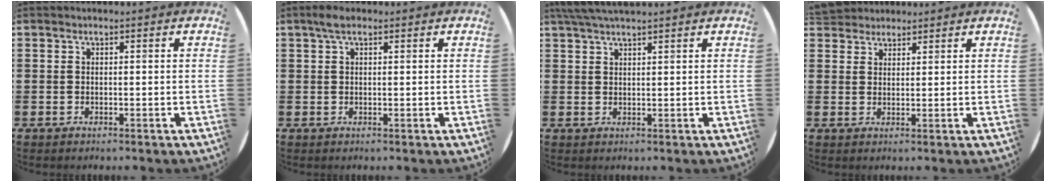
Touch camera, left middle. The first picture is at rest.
{"total": 1.9, "force": [1.1, 0.8, 1.4], "torque": [-0.030, 0.007, 0.019]}
{"total": 2.8, "force": [2.5, 0.1, 1.2], "torque": [-0.029, 0.001, 0.046]}
{"total": 2.8, "force": [2.6, 0.9, -0.3], "torque": [-0.001, 0.000, 0.052]}